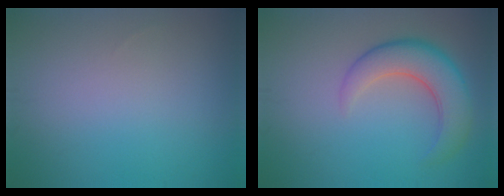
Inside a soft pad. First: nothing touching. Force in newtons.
{"total": 5.4, "press": 5.4, "slide": 0.3}